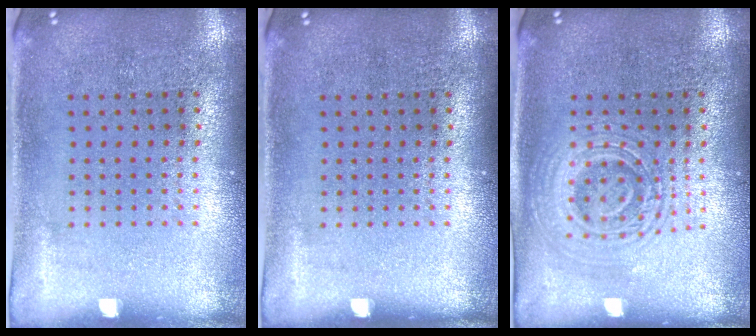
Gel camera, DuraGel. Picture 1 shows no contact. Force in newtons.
{"total": 0.0}
{"total": 2.8, "press": 2.7, "slide": 0.5}